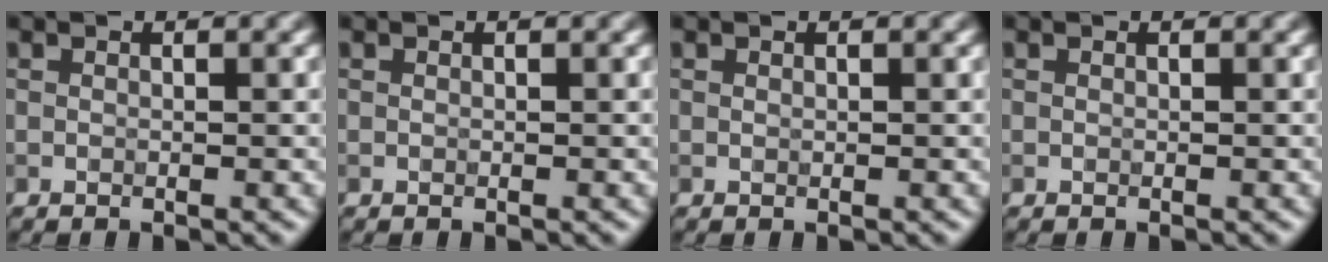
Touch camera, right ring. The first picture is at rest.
{"total": 0.0}
{"total": 0.0}
{"total": 0.0}